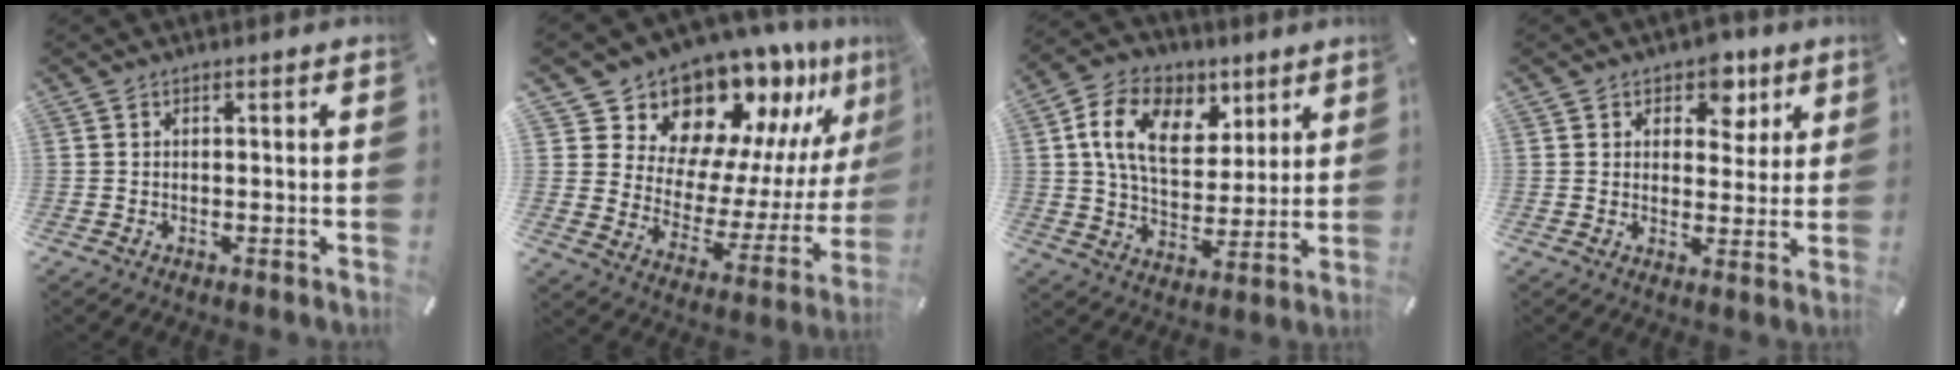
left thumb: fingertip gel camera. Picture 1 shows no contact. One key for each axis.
{"total": 15.8, "fx": 14.8, "fy": 5.6, "fz": 1.4, "tx": -0.015, "ty": -0.161, "tz": 0.250}
{"total": 14.7, "fx": 5.9, "fy": 10.2, "fz": 8.7, "tx": -0.153, "ty": -0.003, "tz": 0.112}
{"total": 7.3, "fx": 4.2, "fy": 5.4, "fz": 2.7, "tx": -0.020, "ty": -0.026, "tz": 0.068}